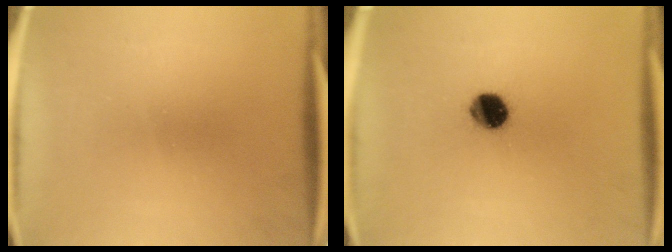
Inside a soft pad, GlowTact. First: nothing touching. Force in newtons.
{"total": 7.6}